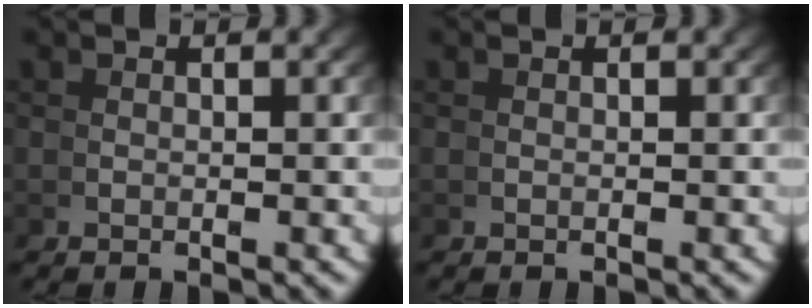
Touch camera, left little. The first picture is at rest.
{"total": 0.0}